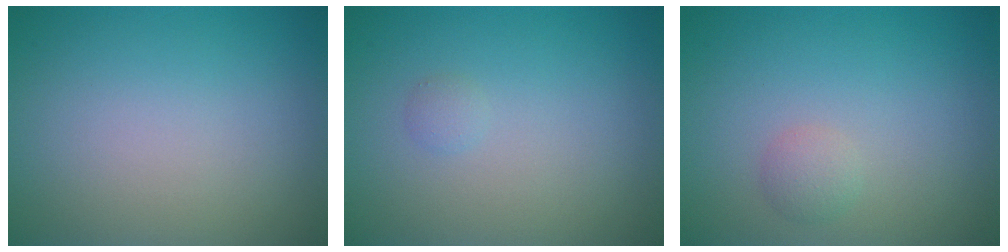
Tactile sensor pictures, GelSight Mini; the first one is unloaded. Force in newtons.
{"total": 0.6, "press": 0.6, "slide": 0.0}
{"total": 1.2, "press": 1.2, "slide": 0.1}